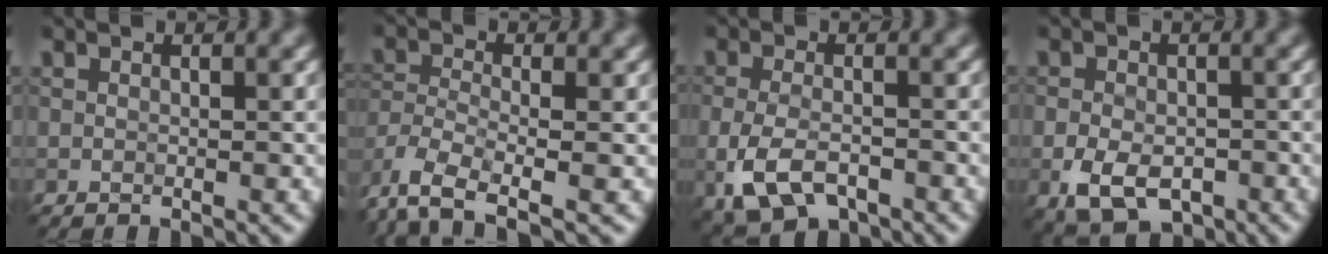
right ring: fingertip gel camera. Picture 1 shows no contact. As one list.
[{"total": 5.7, "force": [-3.7, 2.5, 3.7], "torque": [-0.079, -0.009, -0.078]}, {"total": 5.1, "force": [-2.4, 2.6, 3.7], "torque": [-0.089, -0.010, -0.051]}, {"total": 5.4, "force": [-2.2, 3.4, 3.5], "torque": [-0.068, -0.010, -0.043]}]